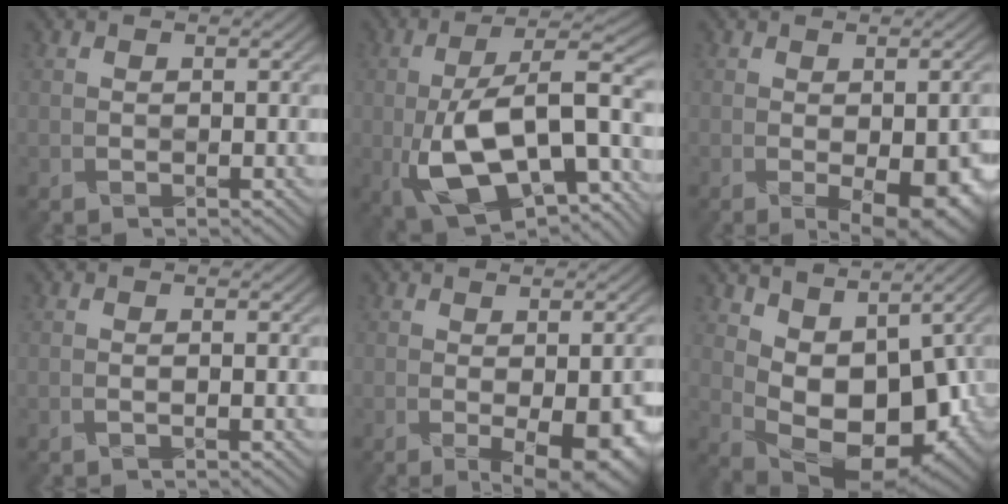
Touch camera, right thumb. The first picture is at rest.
{"total": 15.5, "force": [-4.1, 6.5, 13.4], "torque": [-0.231, 0.012, -0.076]}
{"total": 7.5, "force": [-2.5, 2.9, 6.4], "torque": [-0.082, -0.012, -0.019]}
{"total": 0.7, "force": [-0.5, -0.2, 0.4], "torque": [-0.005, 0.004, -0.015]}
{"total": 7.7, "force": [-2.5, 2.3, 6.9], "torque": [-0.087, -0.005, -0.024]}
{"total": 10.0, "force": [1.7, 6.0, 7.8], "torque": [-0.139, -0.016, 0.038]}